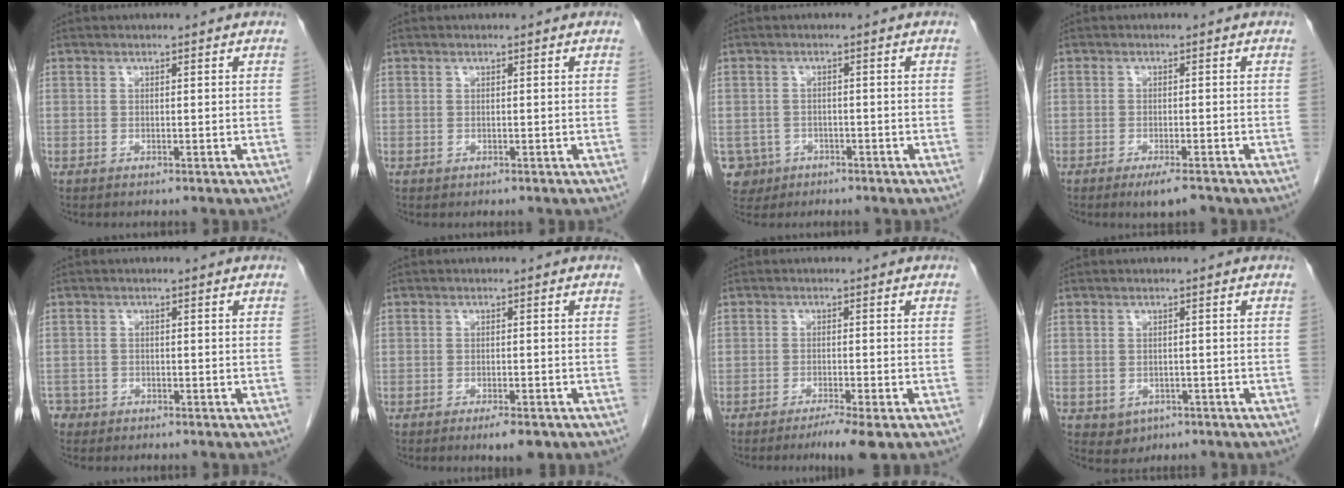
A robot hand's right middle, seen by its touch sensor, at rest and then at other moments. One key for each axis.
{"total": 0.0}
{"total": 4.6, "fx": -2.3, "fy": 4.1, "fz": 0.2, "tx": -0.008, "ty": 0.007, "tz": -0.035}
{"total": 3.3, "fx": -2.3, "fy": 0.4, "fz": 2.3, "tx": -0.037, "ty": -0.006, "tz": -0.034}
{"total": 1.8, "fx": -1.3, "fy": 1.1, "fz": -0.2, "tx": -0.001, "ty": 0.004, "tz": -0.025}
{"total": 3.3, "fx": -2.1, "fy": 0.6, "fz": 2.4, "tx": -0.036, "ty": -0.005, "tz": -0.027}
{"total": 4.4, "fx": -2.9, "fy": -0.2, "fz": 3.3, "tx": -0.051, "ty": -0.013, "tz": -0.047}
{"total": 2.6, "fx": -1.0, "fy": 2.3, "fz": 0.9, "tx": -0.011, "ty": 0.004, "tz": -0.003}